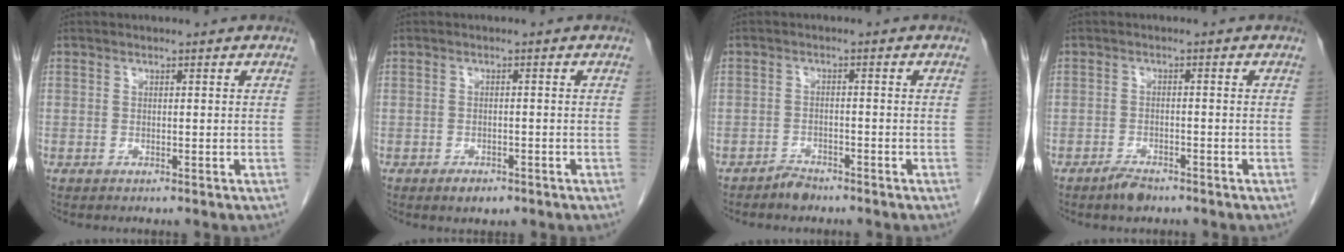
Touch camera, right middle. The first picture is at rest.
{"total": 2.3, "force": [-1.5, 1.2, 1.3], "torque": [-0.018, 0.001, -0.015]}
{"total": 2.2, "force": [-2.0, 0.7, 0.4], "torque": [-0.009, 0.000, -0.034]}
{"total": 2.8, "force": [-2.2, 1.0, 1.3], "torque": [-0.027, 0.000, -0.036]}